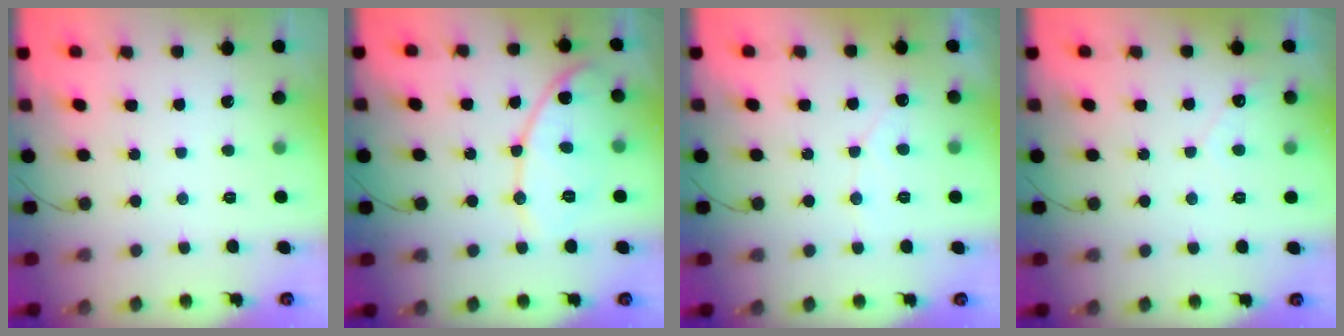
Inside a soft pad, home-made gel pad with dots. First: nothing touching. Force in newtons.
{"total": 11.4, "press": 11.3, "slide": 0.9}
{"total": 3.5, "press": 3.5, "slide": 0.2}
{"total": 2.4, "press": 2.4, "slide": 0.2}